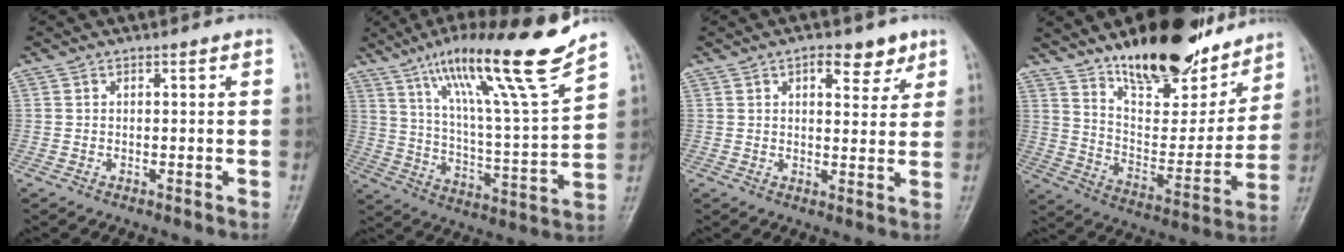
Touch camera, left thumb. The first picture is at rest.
{"total": 21.7, "force": [15.0, 1.1, 15.6], "torque": [-0.234, -0.064, 0.252]}
{"total": 6.1, "force": [3.6, 3.0, 3.9], "torque": [-0.027, -0.017, 0.047]}
{"total": 23.4, "force": [17.0, 9.2, 13.2], "torque": [-0.151, -0.090, 0.275]}